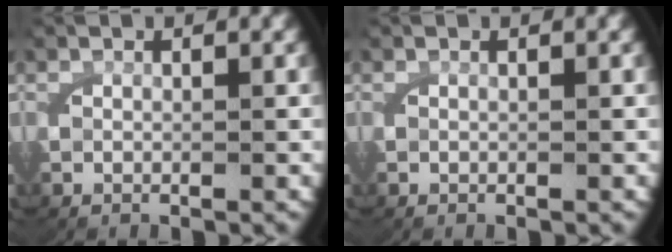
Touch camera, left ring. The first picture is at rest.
{"total": 0.0}